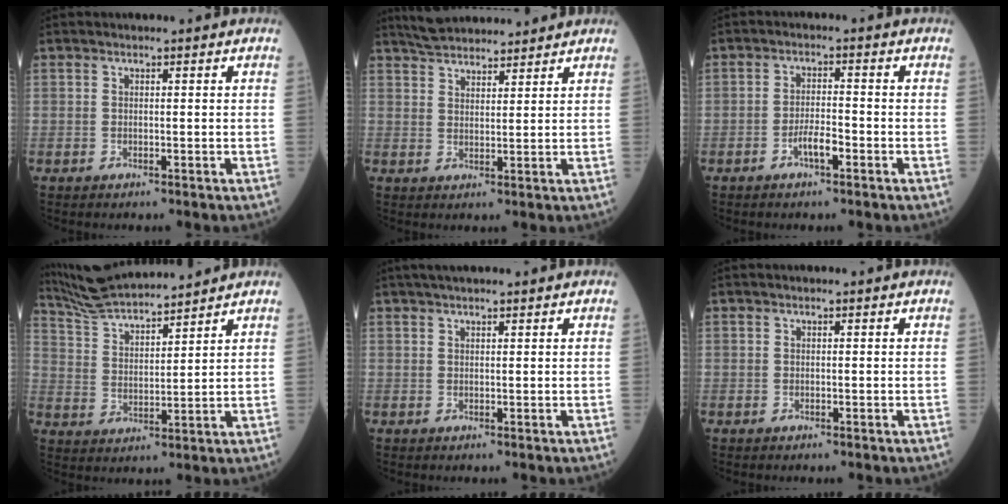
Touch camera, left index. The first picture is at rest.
{"total": 8.0, "force": [7.5, 1.6, 2.2], "torque": [-0.040, 0.024, 0.126]}
{"total": 3.3, "force": [-1.9, 0.6, 2.5], "torque": [-0.046, -0.004, -0.039]}
{"total": 11.8, "force": [11.3, 0.5, 3.6], "torque": [-0.078, 0.020, 0.212]}
{"total": 4.3, "force": [3.6, 0.4, 2.4], "torque": [-0.029, 0.028, 0.055]}
{"total": 0.0}